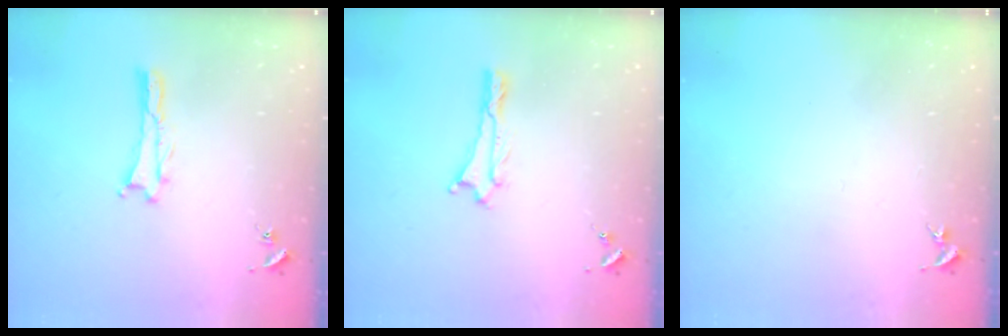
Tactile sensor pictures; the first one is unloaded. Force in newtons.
{"total": 0.0}
{"total": 0.0}